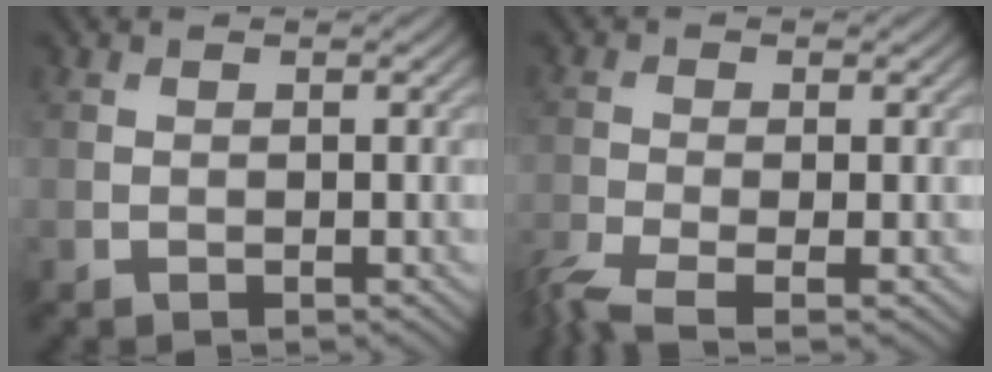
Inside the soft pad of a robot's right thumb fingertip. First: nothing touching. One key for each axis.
{"total": 4.9, "fx": -3.4, "fy": 1.1, "fz": 3.3, "tx": -0.077, "ty": -0.017, "tz": -0.074}